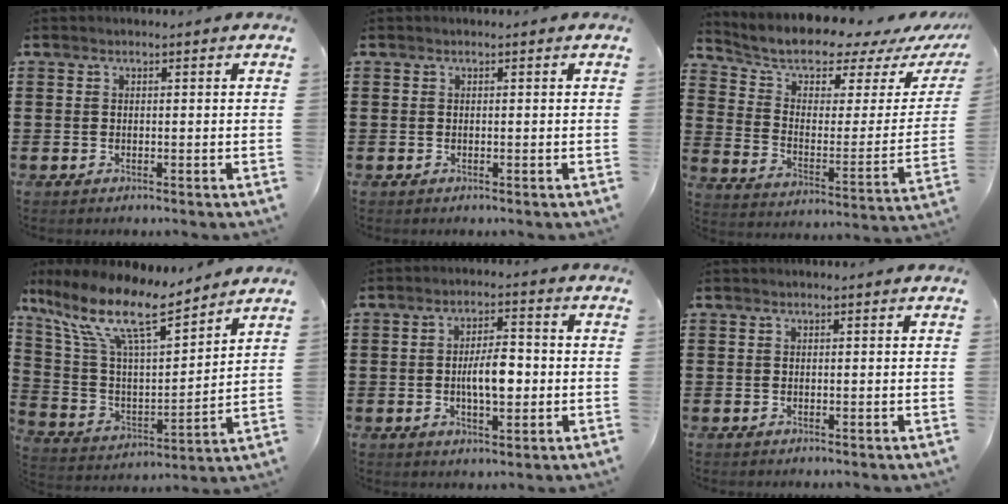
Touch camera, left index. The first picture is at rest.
{"total": 0.0}
{"total": 7.8, "force": [6.9, 2.3, 2.8], "torque": [-0.085, -0.054, 0.116]}
{"total": 13.1, "force": [9.4, 3.1, 8.5], "torque": [-0.204, -0.054, 0.160]}
{"total": 6.2, "force": [-0.7, 2.5, 5.6], "torque": [-0.100, 0.003, -0.018]}
{"total": 0.0}